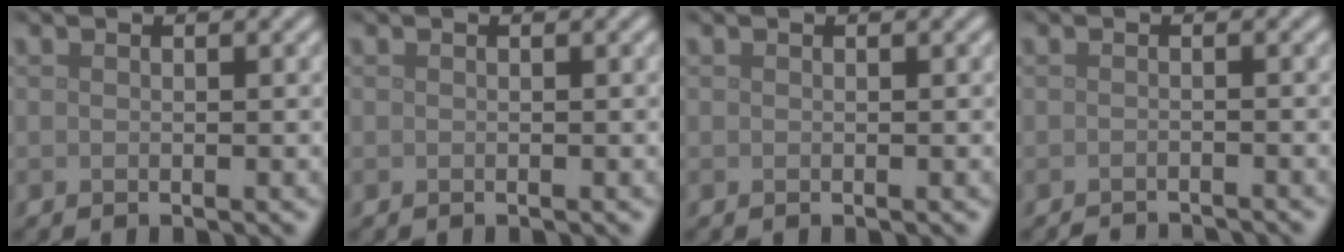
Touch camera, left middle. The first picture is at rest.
{"total": 0.0}
{"total": 0.0}
{"total": 2.1, "force": [-2.0, 0.3, 0.5], "torque": [0.002, -0.004, -0.032]}